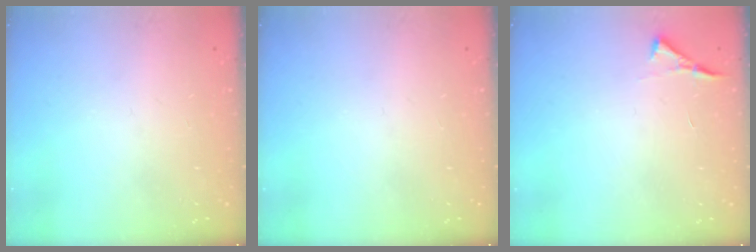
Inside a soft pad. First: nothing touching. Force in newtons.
{"total": 0.0}
{"total": 3.5, "press": 3.5, "slide": 0.5}